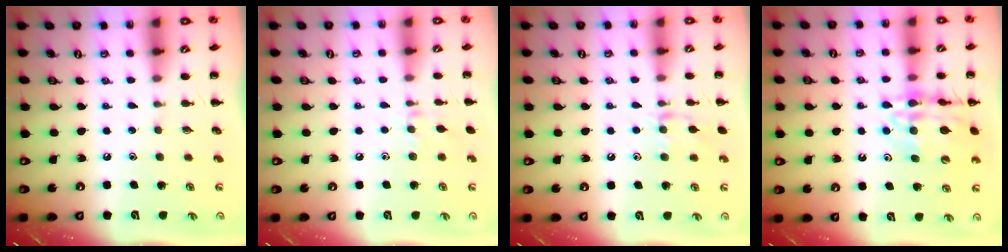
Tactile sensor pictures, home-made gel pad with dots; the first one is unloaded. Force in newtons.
{"total": 6.4, "press": 6.1, "slide": 1.8}
{"total": 8.6, "press": 8.6, "slide": 1.0}
{"total": 15.8, "press": 15.6, "slide": 2.2}